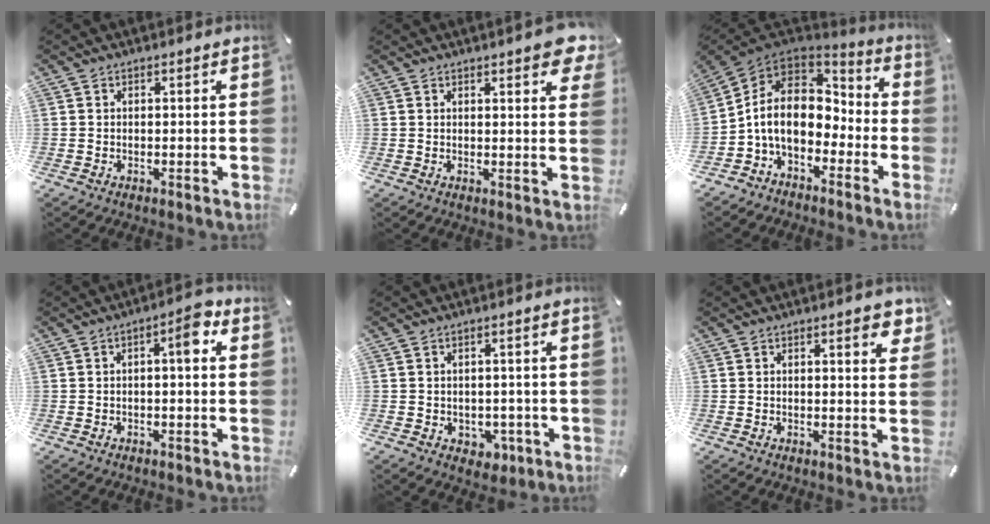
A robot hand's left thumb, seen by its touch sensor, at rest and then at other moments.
{"total": 5.1, "force": [3.4, 1.5, 3.5], "torque": [-0.044, -0.021, 0.054]}
{"total": 12.0, "force": [-2.3, 9.1, 7.4], "torque": [-0.155, 0.008, -0.042]}
{"total": 5.4, "force": [0.8, 1.7, 5.0], "torque": [-0.075, 0.006, 0.004]}
{"total": 3.8, "force": [-0.8, 3.4, 1.5], "torque": [-0.010, 0.001, -0.015]}
{"total": 3.9, "force": [1.9, 1.2, 3.3], "torque": [-0.044, -0.005, 0.026]}